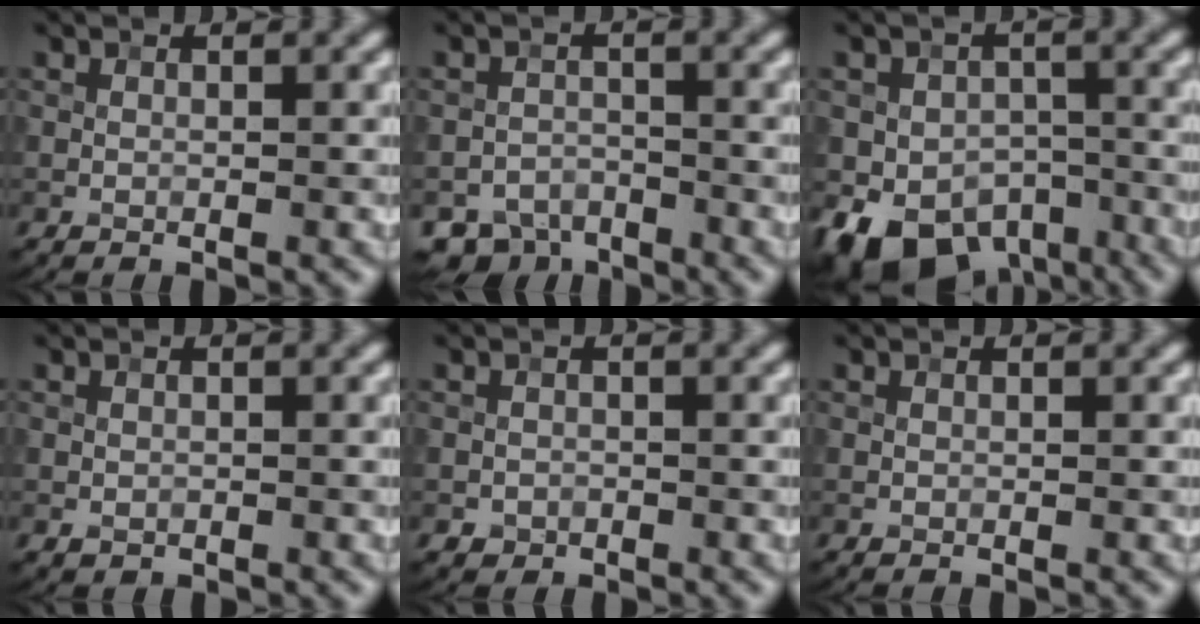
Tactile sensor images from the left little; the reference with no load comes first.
{"total": 4.3, "force": [-3.4, 2.4, 0.9], "torque": [0.000, -0.005, -0.058]}
{"total": 9.3, "force": [-5.7, 5.8, 4.5], "torque": [-0.073, -0.014, -0.096]}
{"total": 0.0}
{"total": 0.9, "force": [-0.4, 0.8, 0.0], "torque": [0.008, -0.001, -0.008]}
{"total": 0.0}